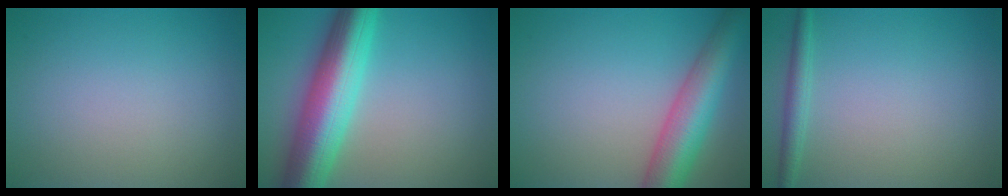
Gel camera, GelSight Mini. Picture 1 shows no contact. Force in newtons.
{"total": 9.6, "press": 9.6, "slide": 0.4}
{"total": 7.2, "press": 7.2, "slide": 0.3}
{"total": 1.8, "press": 1.8, "slide": 0.1}